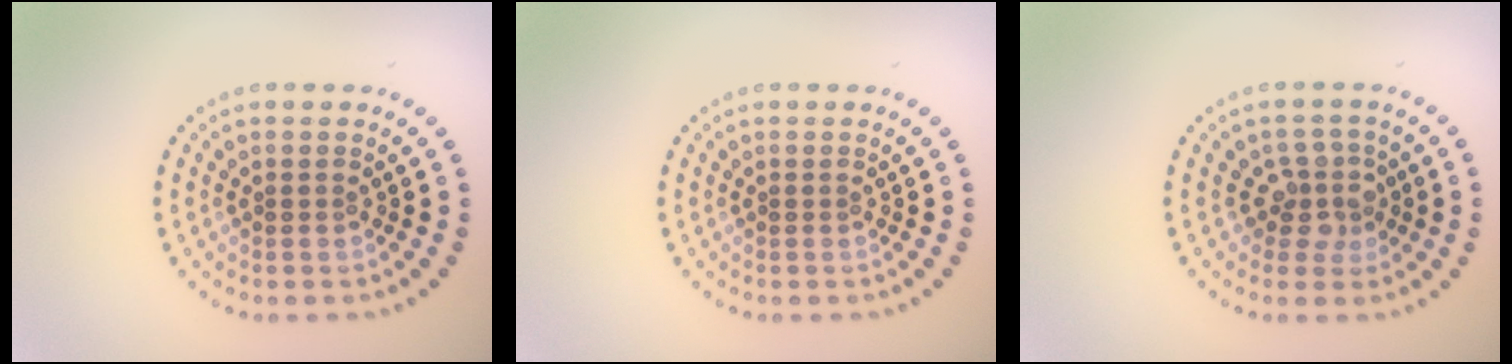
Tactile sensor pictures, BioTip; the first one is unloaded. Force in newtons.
{"total": 0.0}
{"total": 2.8, "press": 2.3, "slide": 1.6}